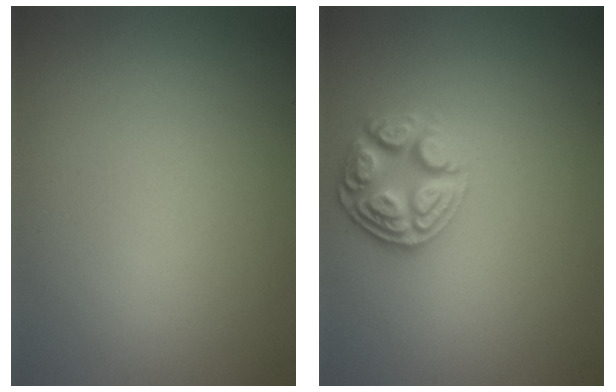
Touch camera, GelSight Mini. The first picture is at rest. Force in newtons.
{"total": 3.7, "press": 3.1, "slide": 2.0}